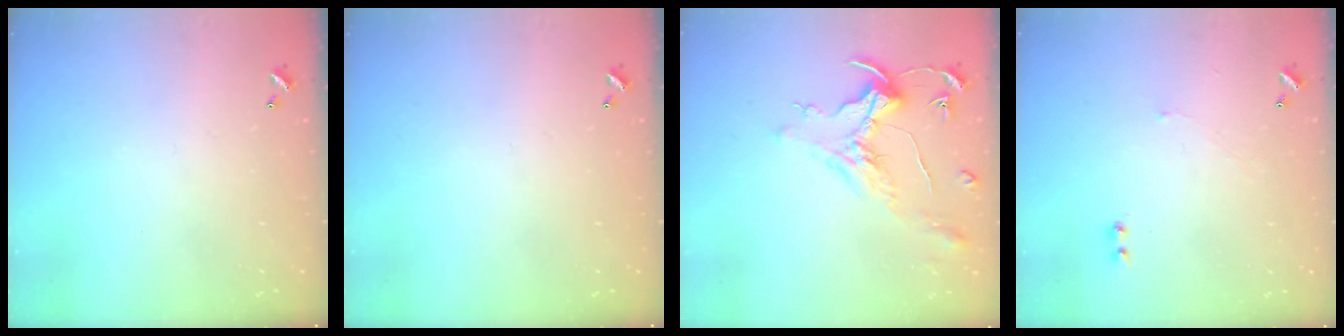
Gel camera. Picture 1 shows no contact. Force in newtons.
{"total": 0.0}
{"total": 1.6, "press": 1.4, "slide": 0.7}
{"total": 1.6, "press": 1.5, "slide": 0.6}